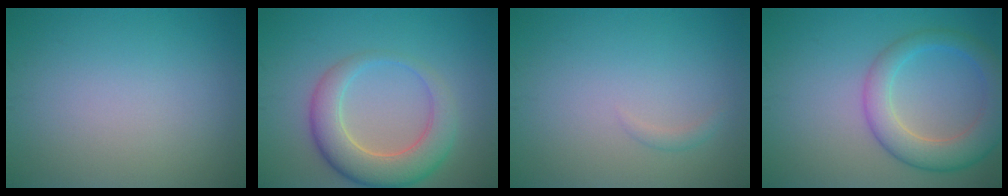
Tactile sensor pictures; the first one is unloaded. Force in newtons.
{"total": 6.1, "press": 6.1, "slide": 0.7}
{"total": 0.7, "press": 0.7, "slide": 0.1}
{"total": 5.4, "press": 5.4, "slide": 0.2}